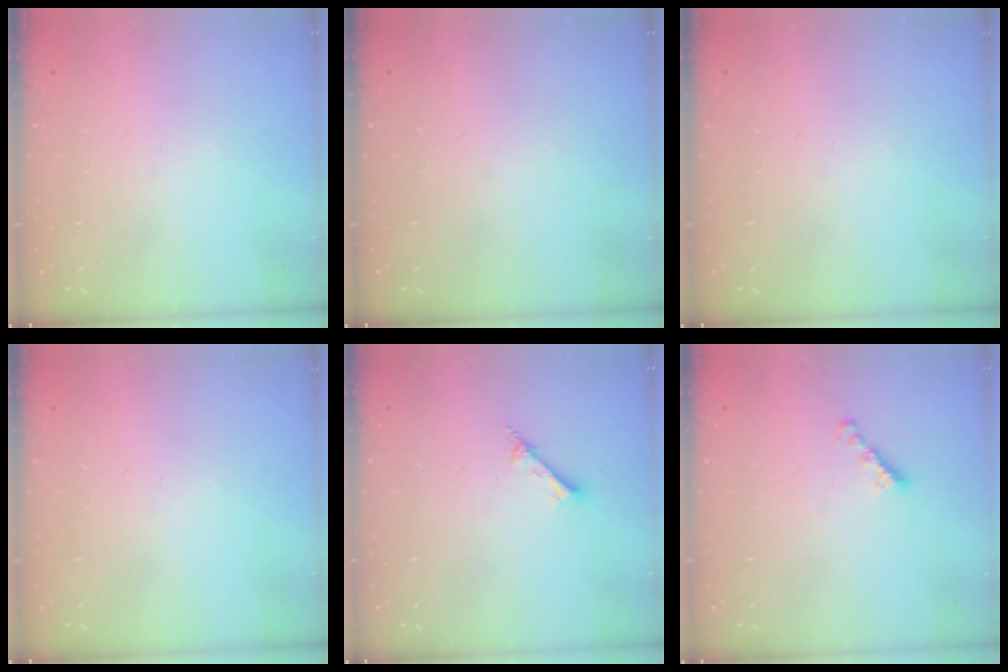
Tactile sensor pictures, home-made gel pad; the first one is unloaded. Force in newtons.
{"total": 0.0}
{"total": 0.0}
{"total": 0.0}
{"total": 2.8, "press": 2.7, "slide": 0.4}
{"total": 2.2, "press": 2.1, "slide": 0.5}